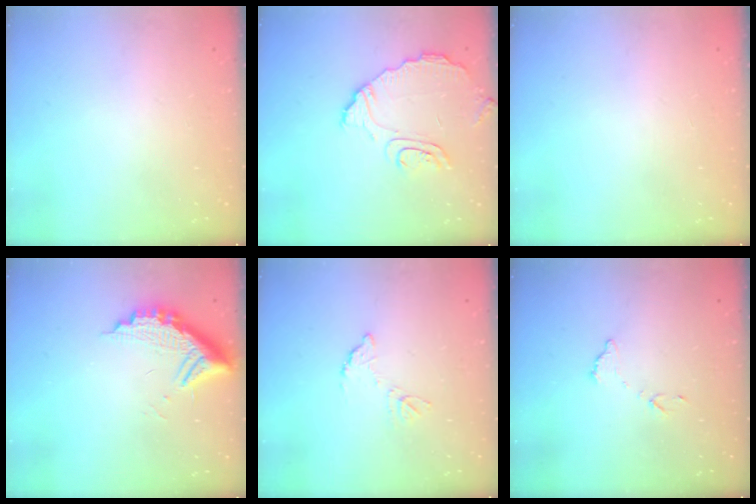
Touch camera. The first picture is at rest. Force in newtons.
{"total": 9.5, "press": 9.5, "slide": 0.4}
{"total": 0.0}
{"total": 11.7, "press": 11.6, "slide": 1.2}
{"total": 6.3, "press": 6.3, "slide": 0.4}
{"total": 6.5, "press": 6.5, "slide": 0.4}